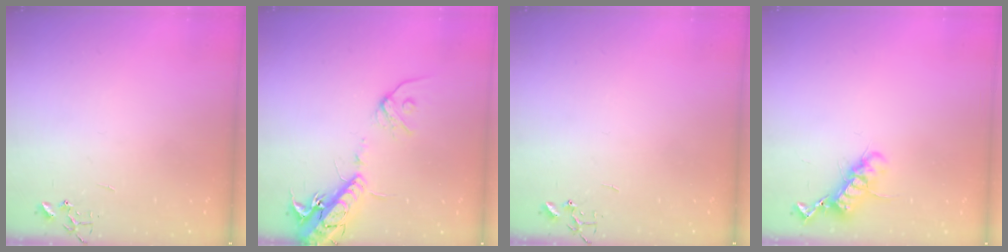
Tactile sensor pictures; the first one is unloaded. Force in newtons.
{"total": 17.2, "press": 16.9, "slide": 3.1}
{"total": 0.0}
{"total": 12.2, "press": 12.2, "slide": 0.6}